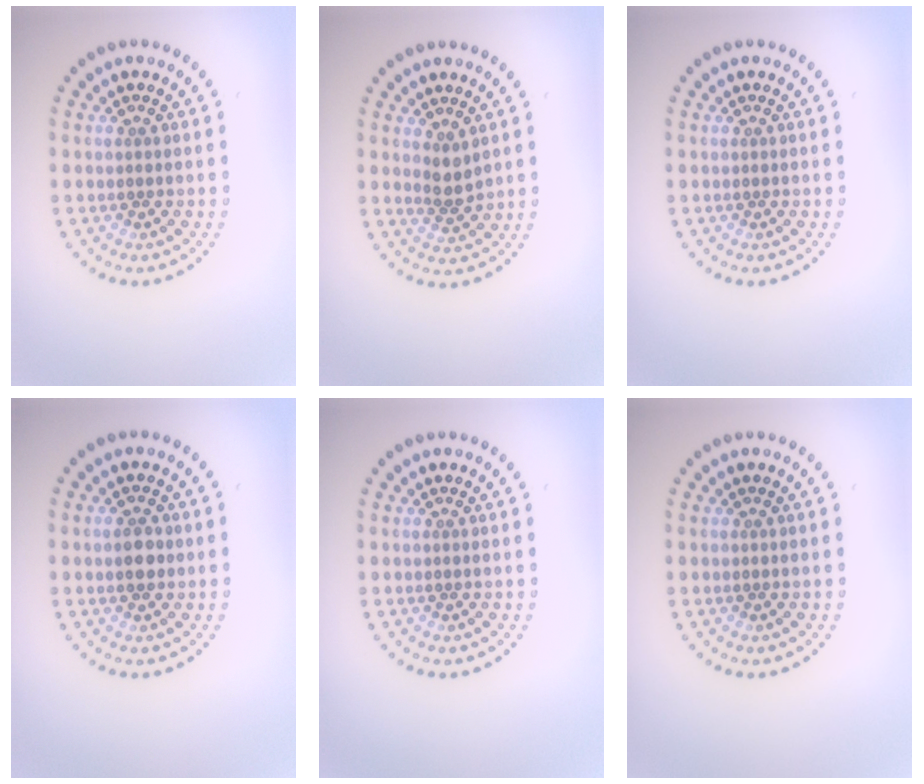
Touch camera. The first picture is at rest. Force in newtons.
{"total": 1.8, "press": 1.5, "slide": 1.1}
{"total": 0.0}
{"total": 2.4, "press": 2.4, "slide": 0.0}
{"total": 0.0}
{"total": 0.0}